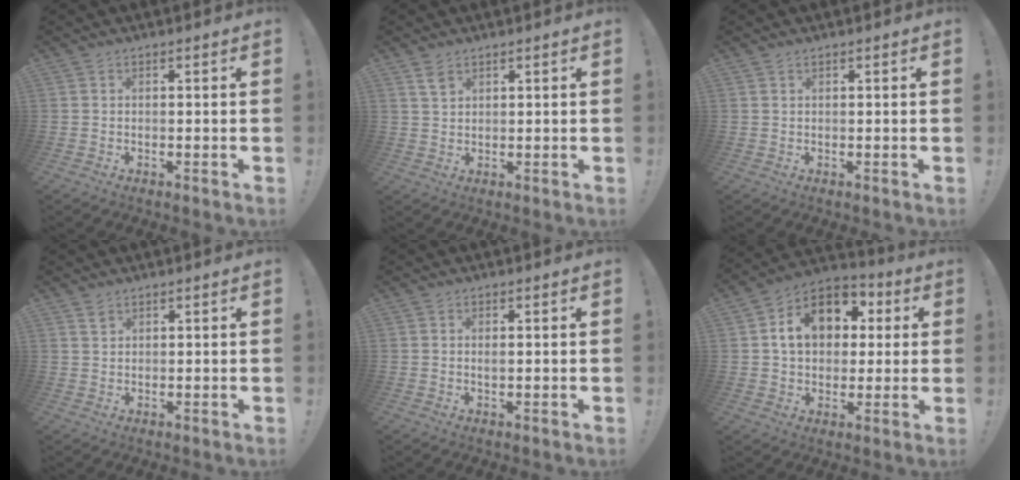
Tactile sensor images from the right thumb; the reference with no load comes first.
{"total": 2.8, "force": [1.8, 1.6, 1.4], "torque": [-0.010, -0.011, 0.031]}
{"total": 0.5, "force": [0.4, 0.2, 0.2], "torque": [-0.004, 0.000, 0.008]}
{"total": 1.6, "force": [1.2, 1.0, 0.4], "torque": [0.005, -0.007, 0.021]}
{"total": 0.8, "force": [0.1, 0.3, 0.8], "torque": [-0.008, -0.002, -0.001]}
{"total": 14.7, "force": [3.9, 11.3, 8.6], "torque": [-0.127, -0.001, 0.077]}